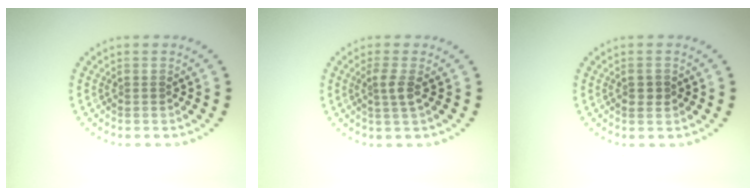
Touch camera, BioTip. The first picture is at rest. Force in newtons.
{"total": 1.7, "press": 1.3, "slide": 1.1}
{"total": 1.2, "press": 1.2, "slide": 0.1}